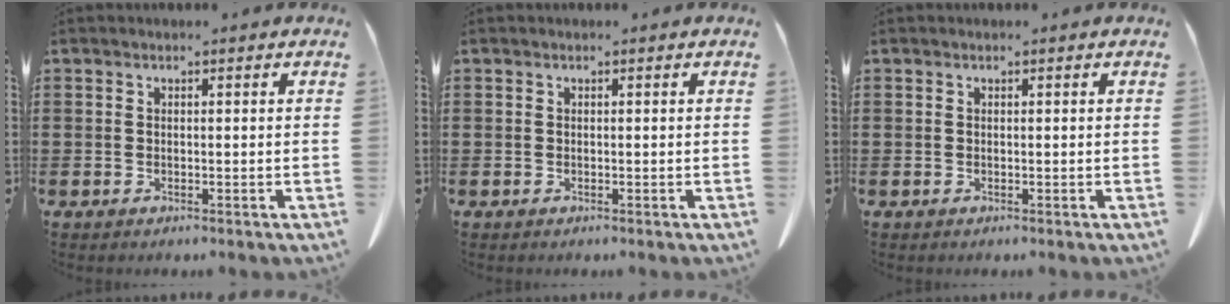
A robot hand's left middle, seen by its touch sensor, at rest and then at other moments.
{"total": 0.0}
{"total": 0.0}